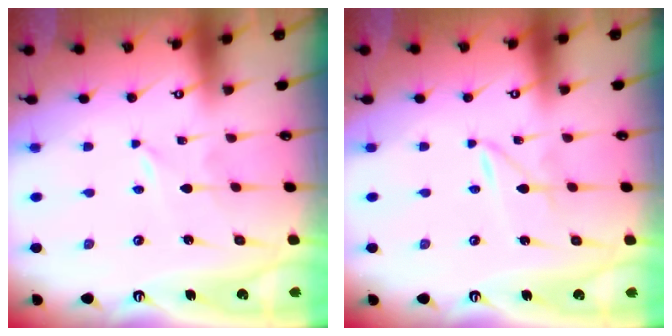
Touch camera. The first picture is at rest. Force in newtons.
{"total": 2.0, "press": 2.0, "slide": 0.2}